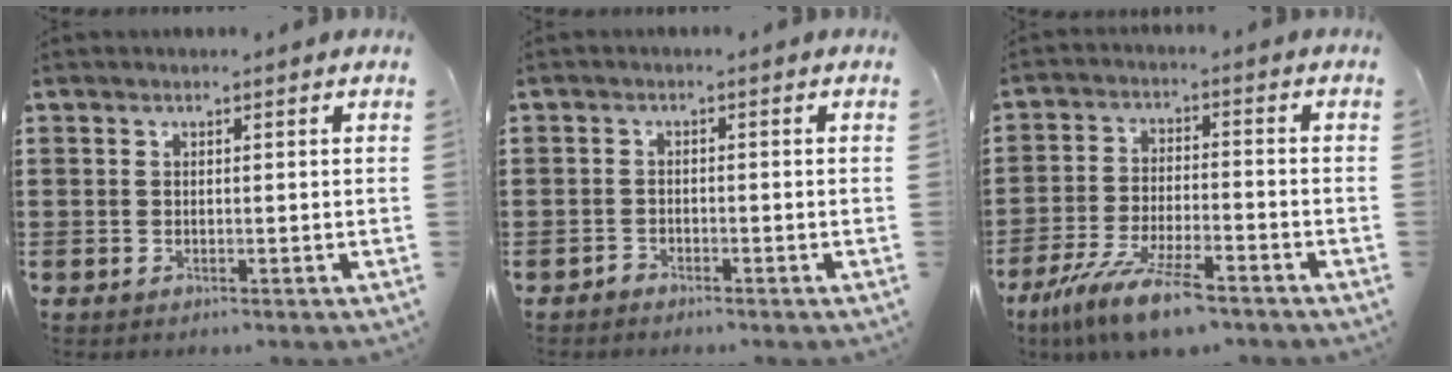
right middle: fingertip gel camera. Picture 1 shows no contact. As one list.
[{"total": 1.2, "force": [-1.2, 0.3, 0.0], "torque": [-0.004, 0.003, -0.026]}, {"total": 10.0, "force": [-7.8, 1.2, 6.1], "torque": [-0.125, -0.003, -0.150]}]